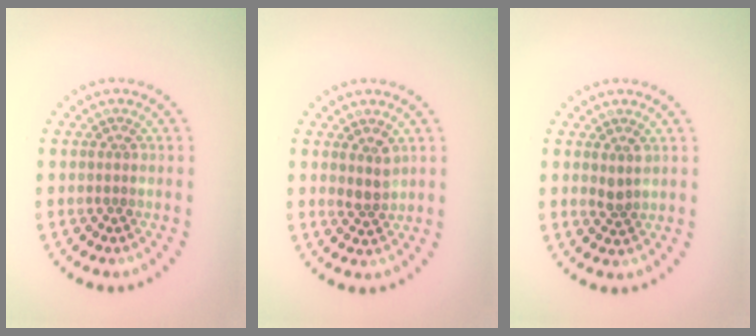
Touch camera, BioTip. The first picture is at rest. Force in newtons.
{"total": 1.8, "press": 1.5, "slide": 1.1}
{"total": 1.0, "press": 0.9, "slide": 0.5}